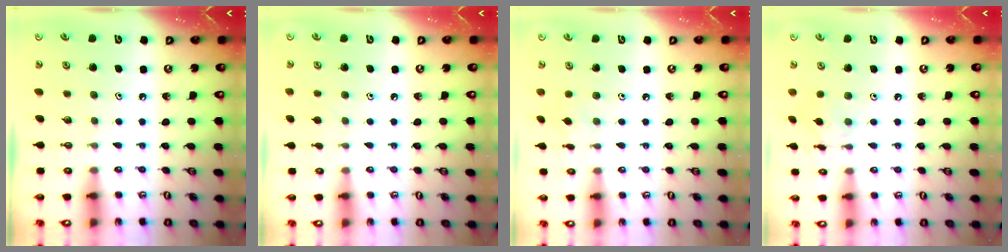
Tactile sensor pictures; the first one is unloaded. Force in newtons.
{"total": 2.9, "press": 2.8, "slide": 0.6}
{"total": 1.5, "press": 1.4, "slide": 0.5}
{"total": 3.8, "press": 3.8, "slide": 0.2}